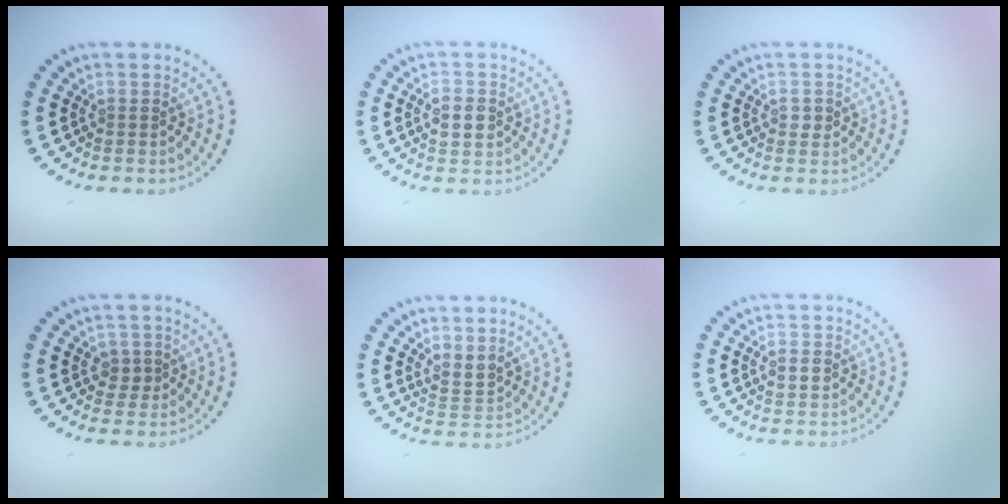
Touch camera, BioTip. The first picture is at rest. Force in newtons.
{"total": 2.7, "press": 2.7, "slide": 0.2}
{"total": 1.0, "press": 1.0, "slide": 0.1}
{"total": 1.3, "press": 1.1, "slide": 0.7}
{"total": 2.0, "press": 1.4, "slide": 1.3}
{"total": 1.2, "press": 1.2, "slide": 0.0}